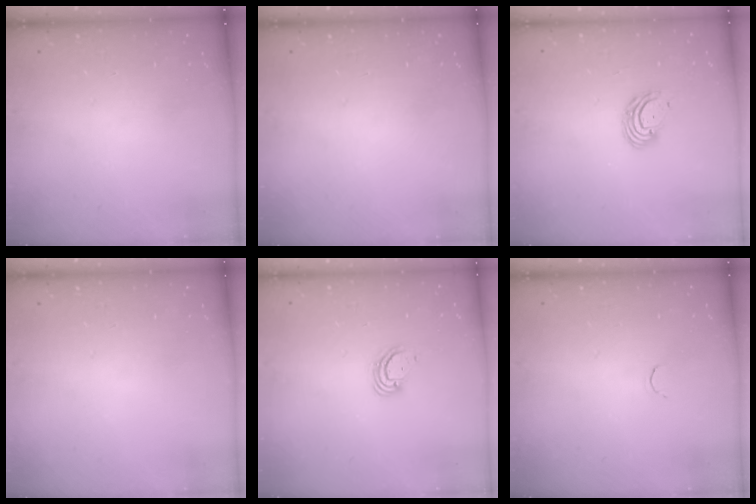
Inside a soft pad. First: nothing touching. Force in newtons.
{"total": 0.0}
{"total": 5.7, "press": 5.7, "slide": 0.9}
{"total": 0.0}
{"total": 3.7, "press": 3.7, "slide": 0.3}
{"total": 1.8, "press": 1.7, "slide": 0.4}